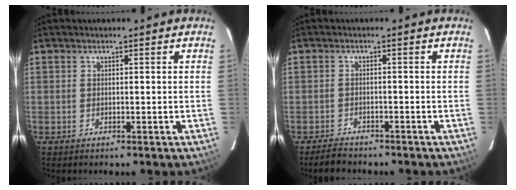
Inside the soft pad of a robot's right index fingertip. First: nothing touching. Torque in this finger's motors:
{"motor_torque": [-0.09, 0.04, -0.21, -0.10]}